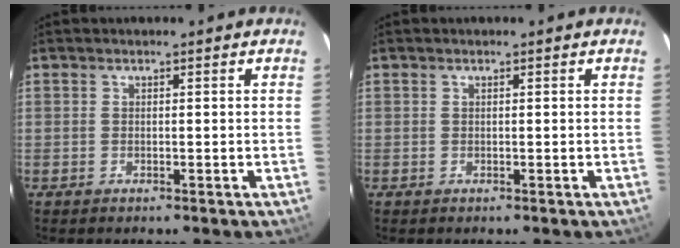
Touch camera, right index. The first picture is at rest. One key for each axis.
{"total": 0.0}